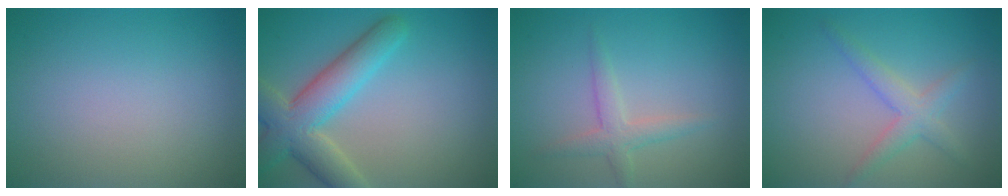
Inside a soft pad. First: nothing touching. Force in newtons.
{"total": 6.3, "press": 6.3, "slide": 0.5}
{"total": 2.1, "press": 2.1, "slide": 0.1}
{"total": 1.9, "press": 1.9, "slide": 0.1}